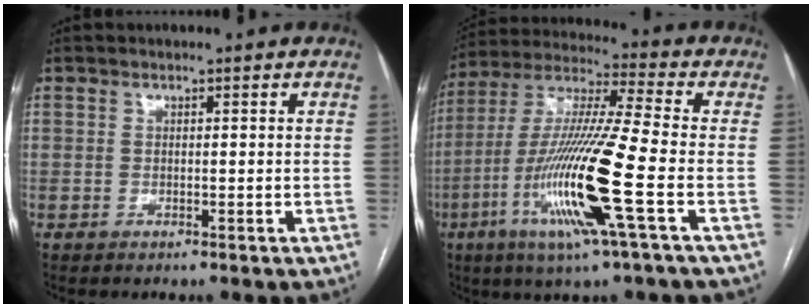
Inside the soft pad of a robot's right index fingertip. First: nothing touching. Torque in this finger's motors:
{"motor_torque": [2.14, 0.00, 1.05, 0.21]}